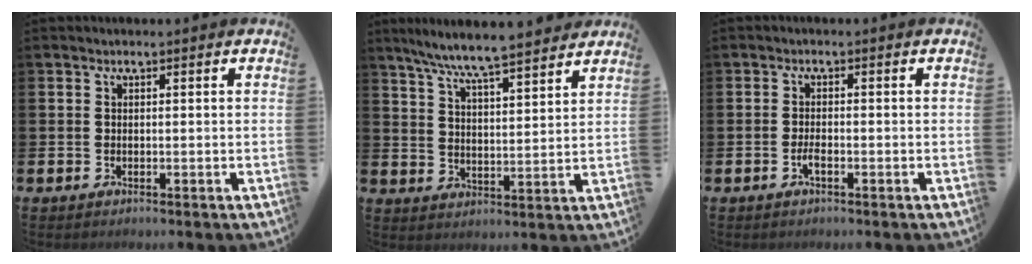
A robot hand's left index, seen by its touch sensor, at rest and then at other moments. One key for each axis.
{"total": 7.6, "fx": 7.2, "fy": 0.1, "fz": 2.5, "tx": -0.076, "ty": -0.039, "tz": 0.129}
{"total": 1.4, "fx": -0.7, "fy": 0.4, "fz": 1.2, "tx": -0.029, "ty": 0.002, "tz": -0.012}